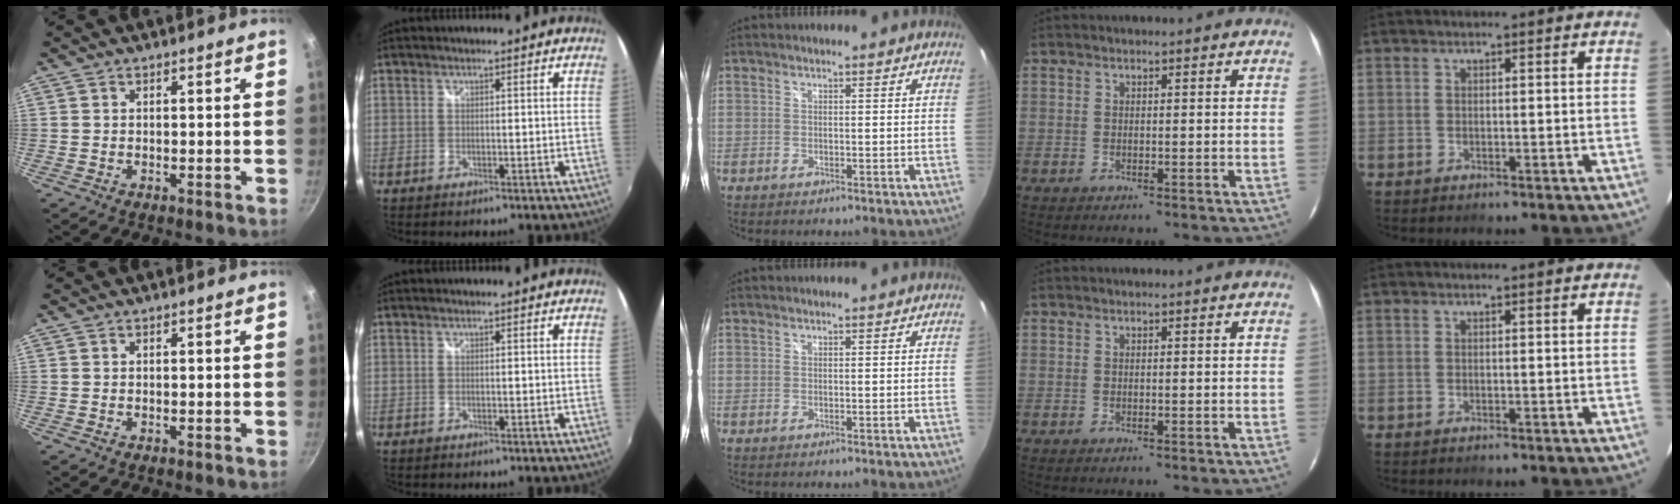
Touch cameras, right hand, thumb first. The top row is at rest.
{}